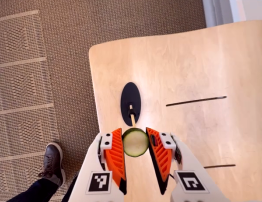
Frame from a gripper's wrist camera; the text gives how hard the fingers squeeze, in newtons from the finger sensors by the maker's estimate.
{"total": 10.1, "left": 10.1, "right": 10.1}